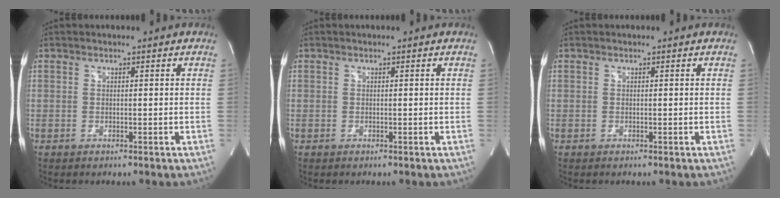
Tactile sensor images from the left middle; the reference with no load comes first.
{"total": 0.0}
{"total": 0.0}